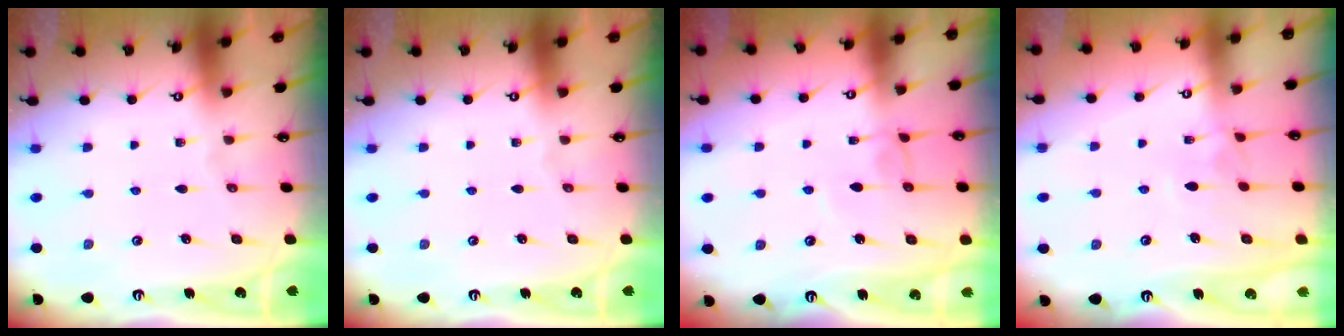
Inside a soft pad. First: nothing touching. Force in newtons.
{"total": 0.0}
{"total": 2.8, "press": 2.8, "slide": 0.1}
{"total": 3.8, "press": 3.8, "slide": 0.2}